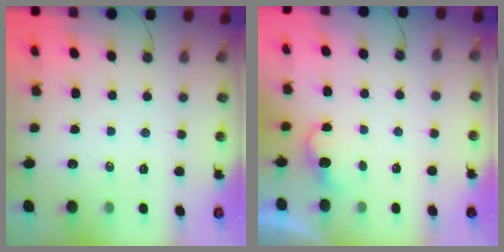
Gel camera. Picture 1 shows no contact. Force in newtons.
{"total": 4.0, "press": 3.8, "slide": 1.0}